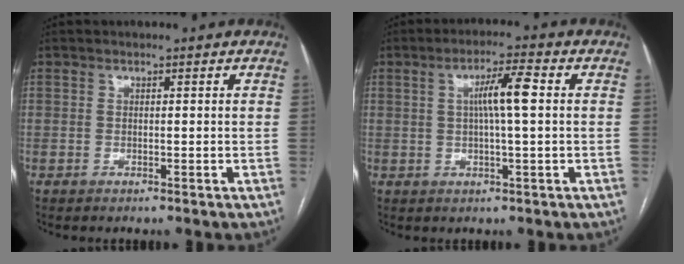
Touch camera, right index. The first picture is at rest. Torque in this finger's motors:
{"motor_torque": [0.85, 0.23, 0.32, 0.10]}